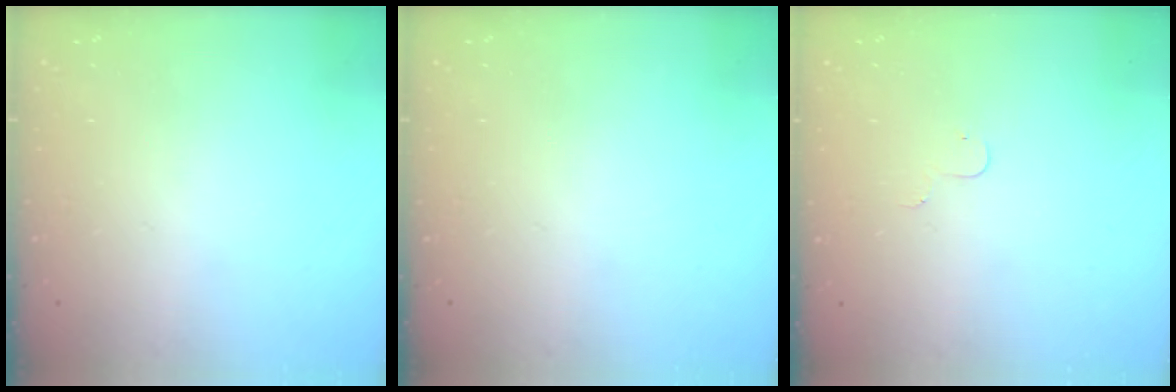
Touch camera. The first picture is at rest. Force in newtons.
{"total": 0.0}
{"total": 3.4, "press": 3.4, "slide": 0.4}